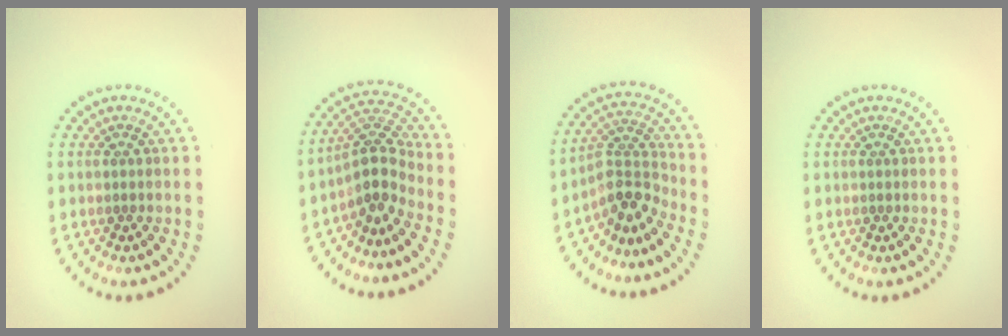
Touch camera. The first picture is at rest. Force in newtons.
{"total": 3.7, "press": 2.8, "slide": 2.4}
{"total": 3.7, "press": 2.6, "slide": 2.6}
{"total": 0.0}